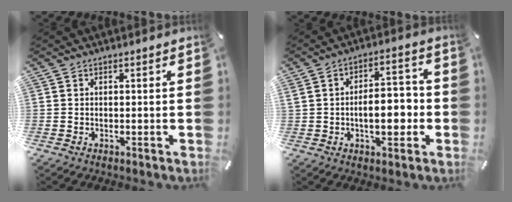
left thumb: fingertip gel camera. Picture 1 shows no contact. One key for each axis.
{"total": 9.0, "fx": -1.5, "fy": 4.9, "fz": 7.4, "tx": -0.096, "ty": 0.007, "tz": -0.030}